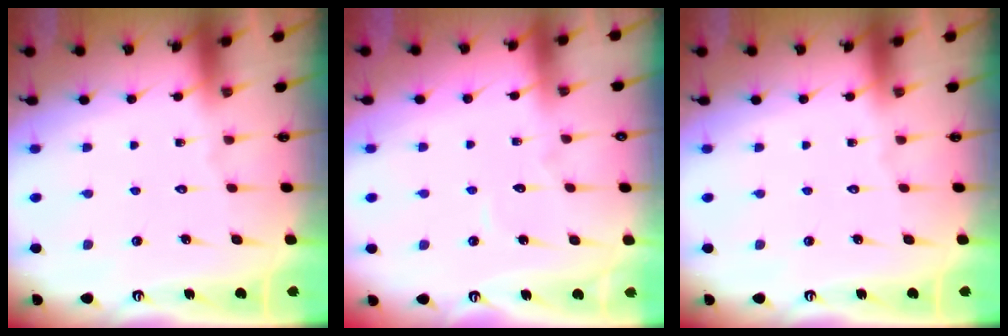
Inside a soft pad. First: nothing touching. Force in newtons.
{"total": 2.9, "press": 2.9, "slide": 0.3}
{"total": 0.0}